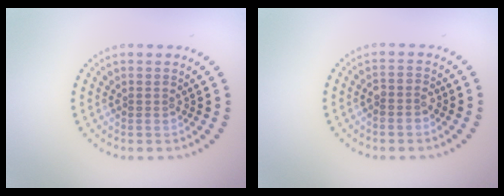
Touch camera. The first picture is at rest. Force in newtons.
{"total": 1.7, "press": 1.5, "slide": 0.8}